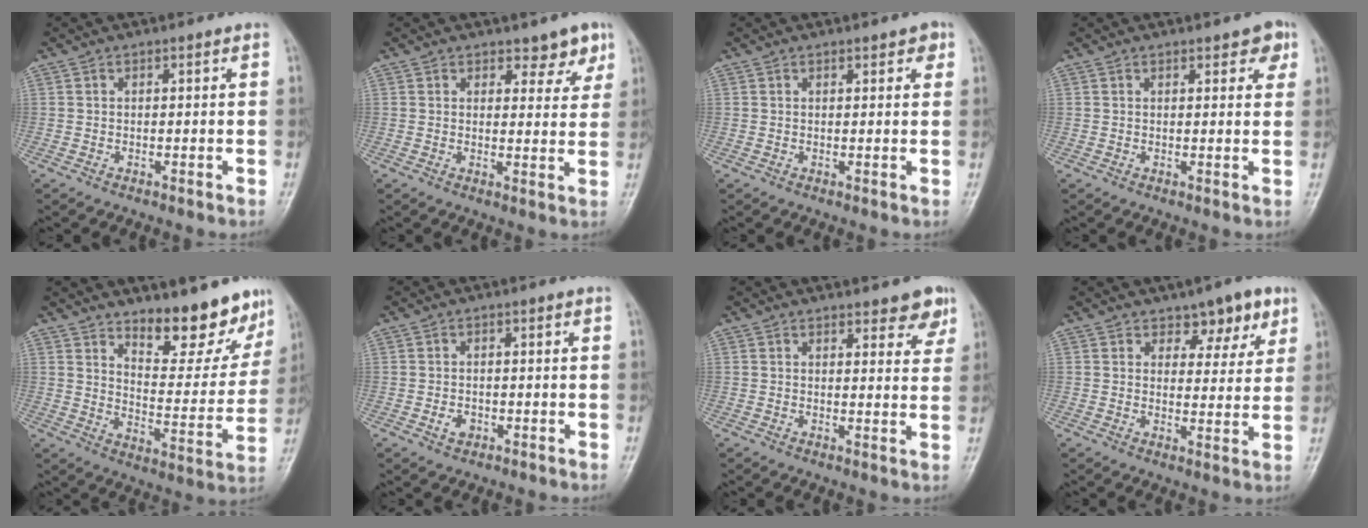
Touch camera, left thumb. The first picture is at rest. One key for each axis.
{"total": 4.5, "fx": 3.2, "fy": 2.5, "fz": 1.9, "tx": 0.012, "ty": -0.019, "tz": 0.041}
{"total": 2.1, "fx": 1.3, "fy": 1.0, "fz": 1.3, "tx": -0.005, "ty": -0.003, "tz": 0.013}
{"total": 3.8, "fx": 2.2, "fy": 1.8, "fz": 2.5, "tx": -0.010, "ty": -0.006, "tz": 0.022}
{"total": 14.4, "fx": 11.2, "fy": 5.0, "fz": 7.5, "tx": -0.053, "ty": -0.089, "tz": 0.171}
{"total": 2.2, "fx": -0.8, "fy": 1.7, "fz": 1.2, "tx": -0.013, "ty": 0.003, "tz": -0.010}
{"total": 5.2, "fx": 3.8, "fy": 2.0, "fz": 3.0, "tx": -0.009, "ty": -0.021, "tz": 0.044}
{"total": 6.7, "fx": 4.3, "fy": 3.8, "fz": 3.5, "tx": -0.011, "ty": -0.024, "tz": 0.059}